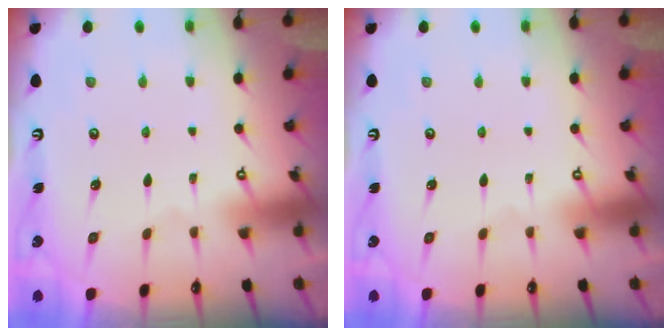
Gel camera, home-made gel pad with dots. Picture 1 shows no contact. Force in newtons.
{"total": 0.0}